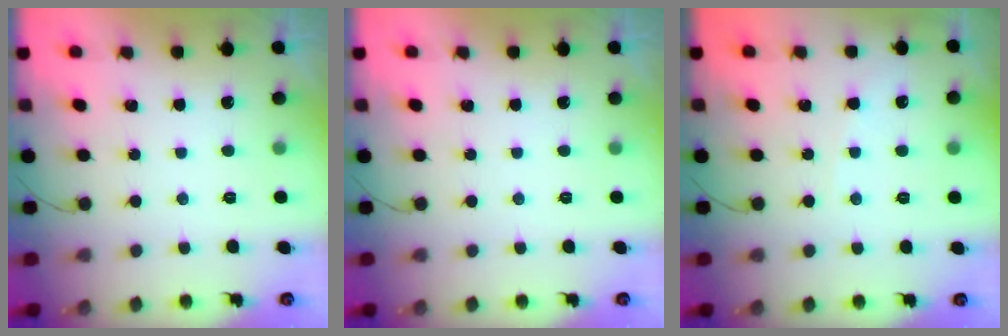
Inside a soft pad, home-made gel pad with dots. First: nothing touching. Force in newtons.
{"total": 0.0}
{"total": 2.9, "press": 2.9, "slide": 0.4}